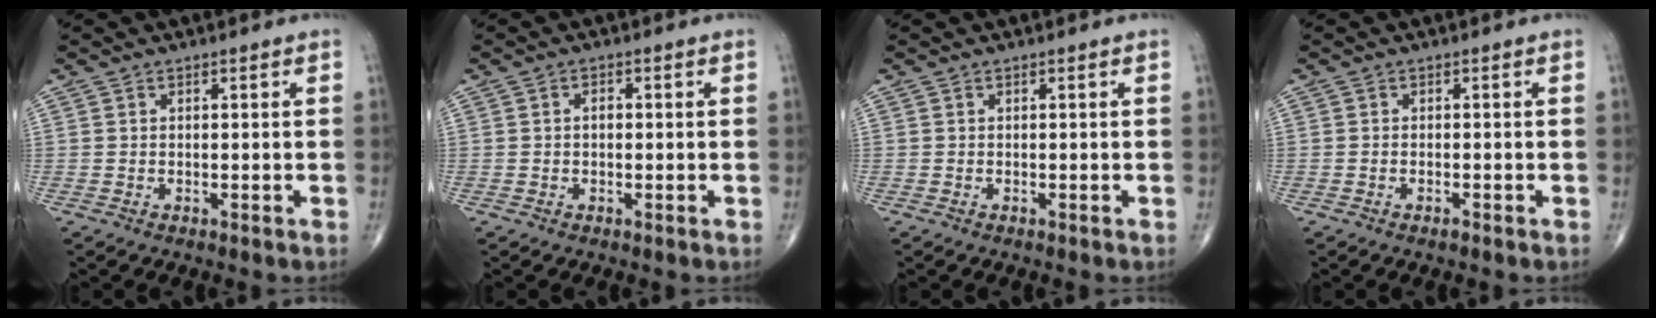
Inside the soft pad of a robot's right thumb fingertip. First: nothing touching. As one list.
[{"total": 1.3, "force": [0.1, 0.8, 1.1], "torque": [-0.015, 0.003, -0.001]}, {"total": 0.0}, {"total": 0.7, "force": [-0.5, 0.2, 0.4], "torque": [-0.010, 0.002, -0.010]}]